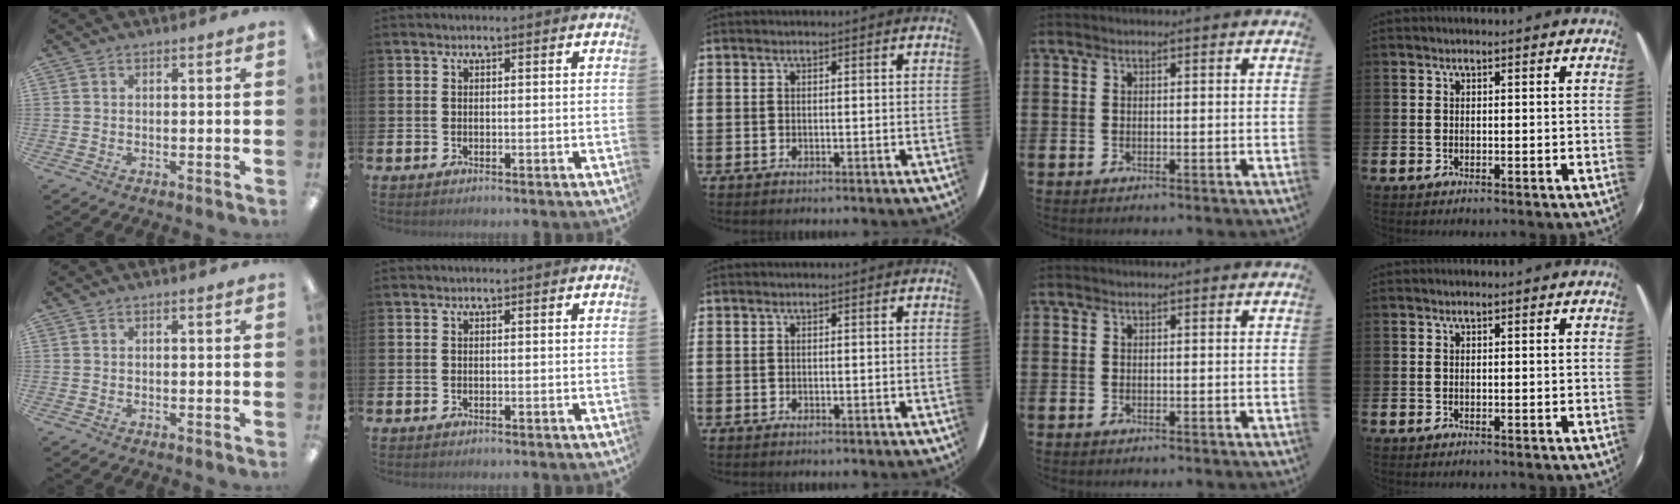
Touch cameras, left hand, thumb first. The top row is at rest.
{}